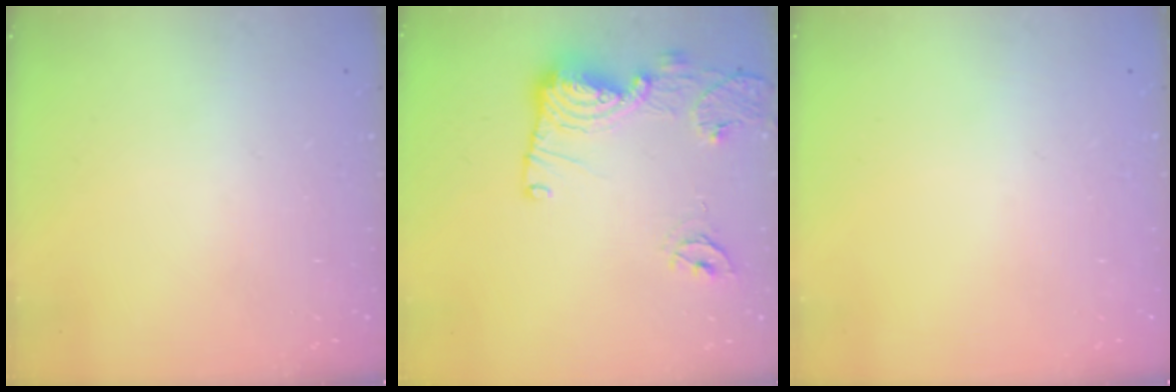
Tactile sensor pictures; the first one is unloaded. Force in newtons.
{"total": 14.3, "press": 14.2, "slide": 1.4}
{"total": 0.0}